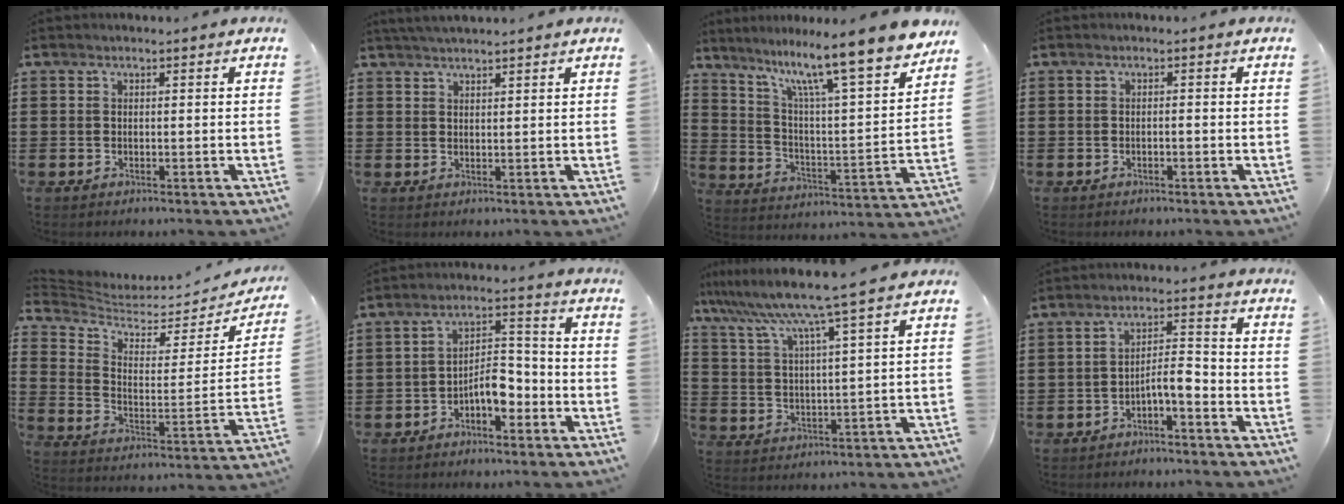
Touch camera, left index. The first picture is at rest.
{"total": 2.0, "force": [1.9, -0.1, 0.4], "torque": [-0.013, 0.002, 0.037]}
{"total": 11.9, "force": [9.8, 0.1, 6.6], "torque": [-0.140, -0.081, 0.154]}
{"total": 0.5, "force": [-0.4, 0.1, 0.3], "torque": [-0.007, -0.002, -0.008]}
{"total": 4.6, "force": [3.9, 1.7, 1.7], "torque": [-0.061, -0.035, 0.064]}
{"total": 5.7, "force": [-3.1, 2.6, 4.0], "torque": [-0.061, 0.013, -0.060]}
{"total": 7.7, "force": [6.5, -1.4, 3.8], "torque": [-0.099, -0.044, 0.105]}
{"total": 4.1, "force": [-2.9, 1.0, 2.8], "torque": [-0.061, 0.007, -0.061]}